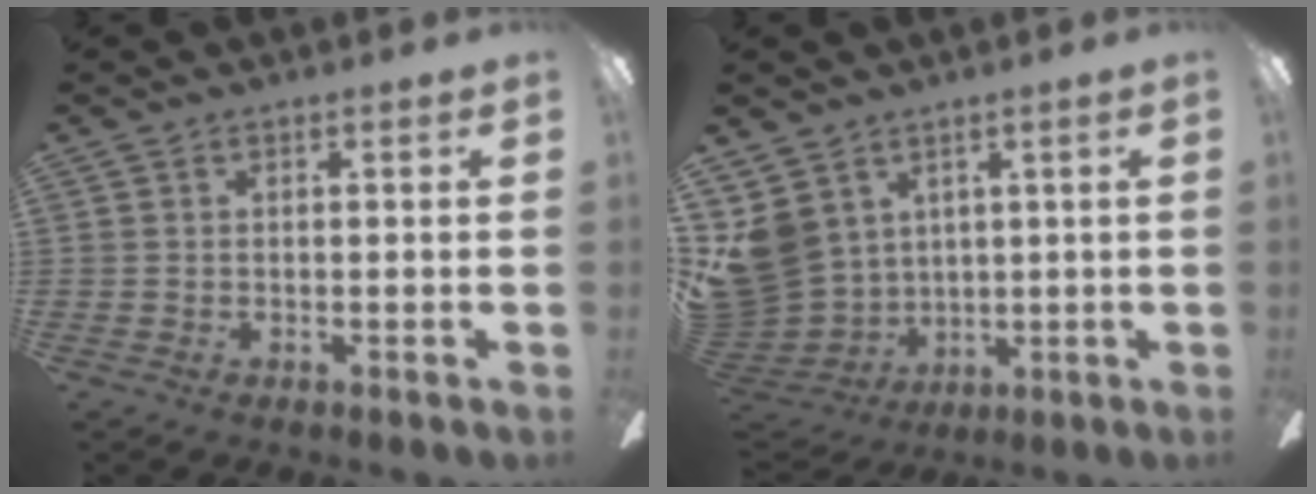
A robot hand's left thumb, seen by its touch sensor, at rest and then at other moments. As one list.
[{"total": 10.6, "force": [4.3, 9.1, 3.3], "torque": [-0.123, -0.027, 0.089]}]